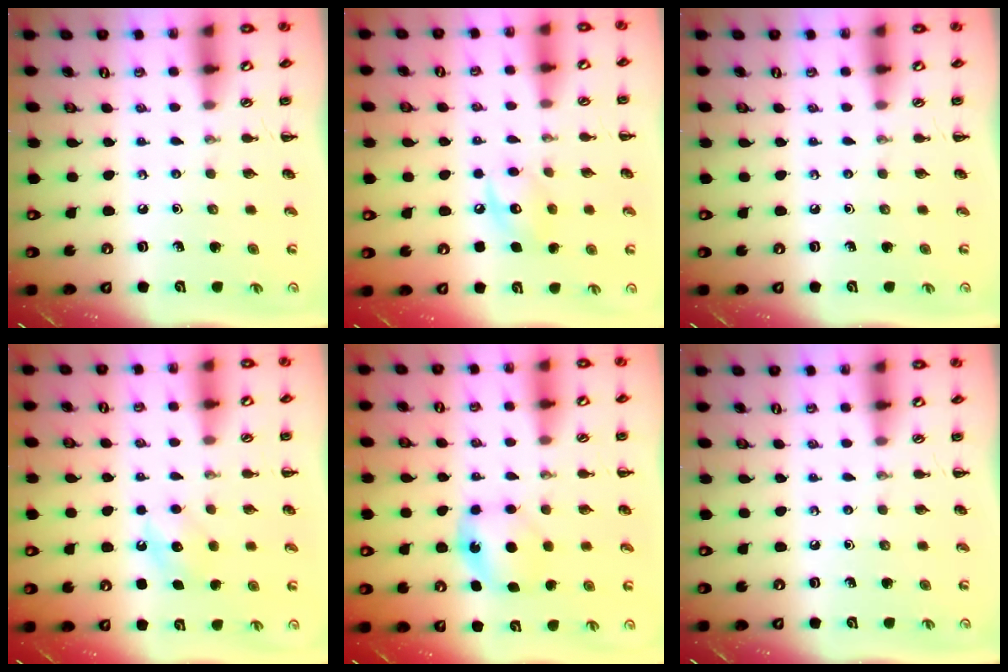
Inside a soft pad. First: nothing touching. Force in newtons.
{"total": 8.6, "press": 8.5, "slide": 0.6}
{"total": 0.0}
{"total": 6.5, "press": 6.4, "slide": 1.5}
{"total": 6.3, "press": 6.1, "slide": 1.2}
{"total": 0.0}